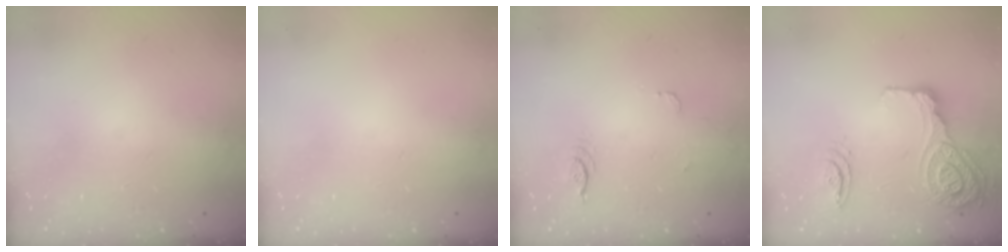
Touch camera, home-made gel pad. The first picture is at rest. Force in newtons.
{"total": 0.0}
{"total": 3.9, "press": 3.6, "slide": 1.7}
{"total": 18.9, "press": 18.6, "slide": 3.2}